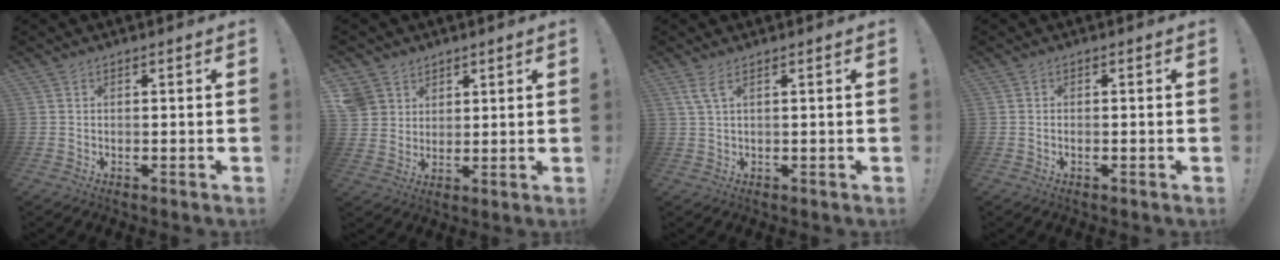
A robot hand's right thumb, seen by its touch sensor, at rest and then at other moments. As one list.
[{"total": 6.7, "force": [3.8, 5.4, 0.8], "torque": [-0.017, -0.026, 0.077]}, {"total": 3.4, "force": [1.7, 0.7, 2.9], "torque": [-0.050, -0.005, 0.031]}, {"total": 0.5, "force": [-0.4, 0.1, 0.3], "torque": [-0.005, -0.001, -0.007]}]